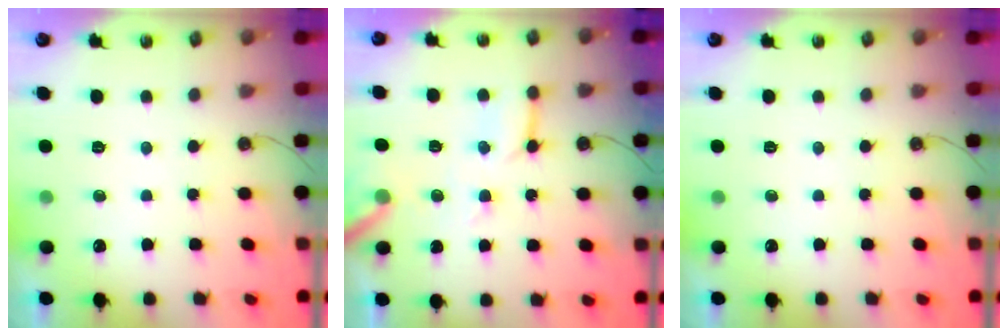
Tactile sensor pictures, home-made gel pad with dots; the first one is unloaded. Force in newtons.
{"total": 12.0, "press": 11.9, "slide": 1.6}
{"total": 0.0}